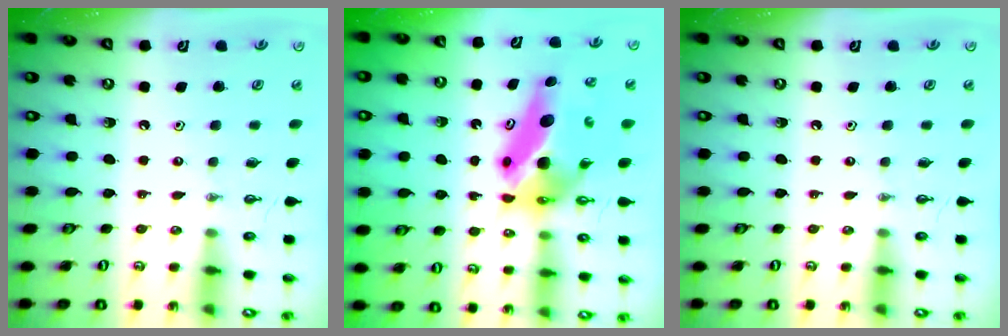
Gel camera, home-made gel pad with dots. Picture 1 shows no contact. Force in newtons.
{"total": 11.5, "press": 11.2, "slide": 2.4}
{"total": 0.0}